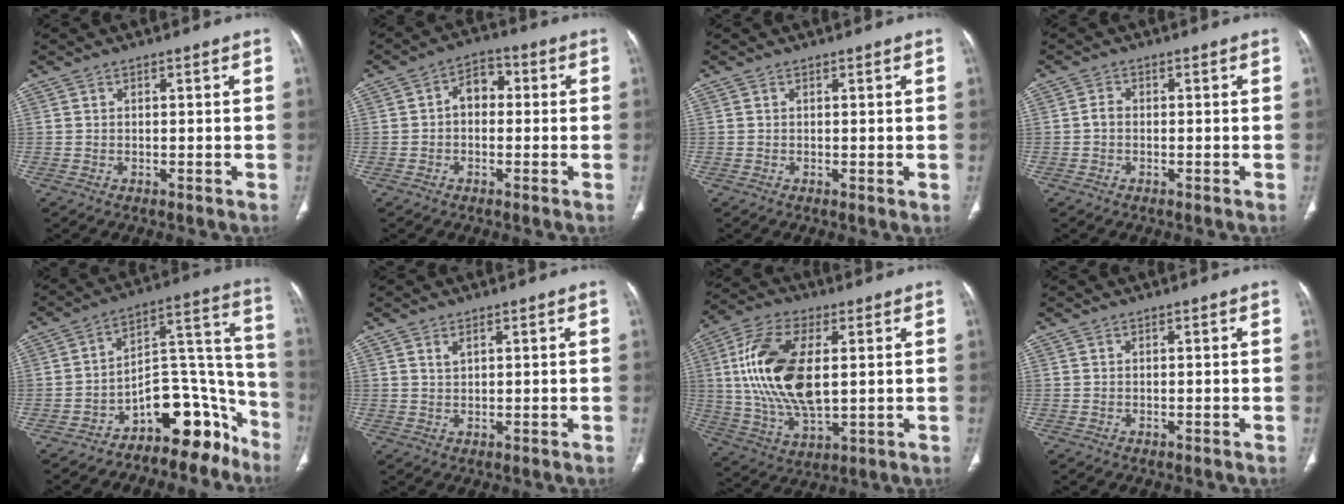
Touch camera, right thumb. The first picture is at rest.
{"total": 5.3, "force": [0.0, 3.9, 3.6], "torque": [-0.033, 0.022, -0.015]}
{"total": 0.5, "force": [0.1, 0.1, 0.5], "torque": [-0.015, -0.004, 0.001]}
{"total": 1.5, "force": [-0.4, 1.1, 1.0], "torque": [-0.014, 0.003, -0.010]}
{"total": 15.5, "force": [-11.2, 7.2, 8.0], "torque": [-0.037, 0.161, -0.175]}
{"total": 1.6, "force": [0.9, 0.8, 1.0], "torque": [-0.019, -0.003, 0.022]}
{"total": 18.5, "force": [2.6, 9.3, 15.8], "torque": [-0.314, -0.006, 0.050]}
{"total": 0.0}